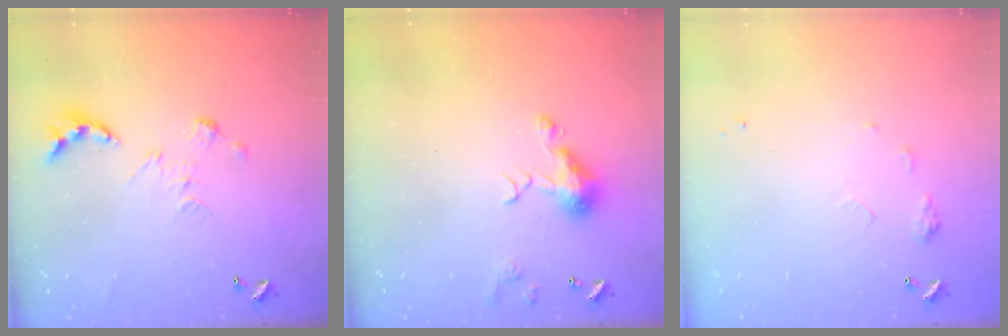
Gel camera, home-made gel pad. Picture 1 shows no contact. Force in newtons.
{"total": 7.3, "press": 7.3, "slide": 1.0}
{"total": 4.5, "press": 4.4, "slide": 0.5}